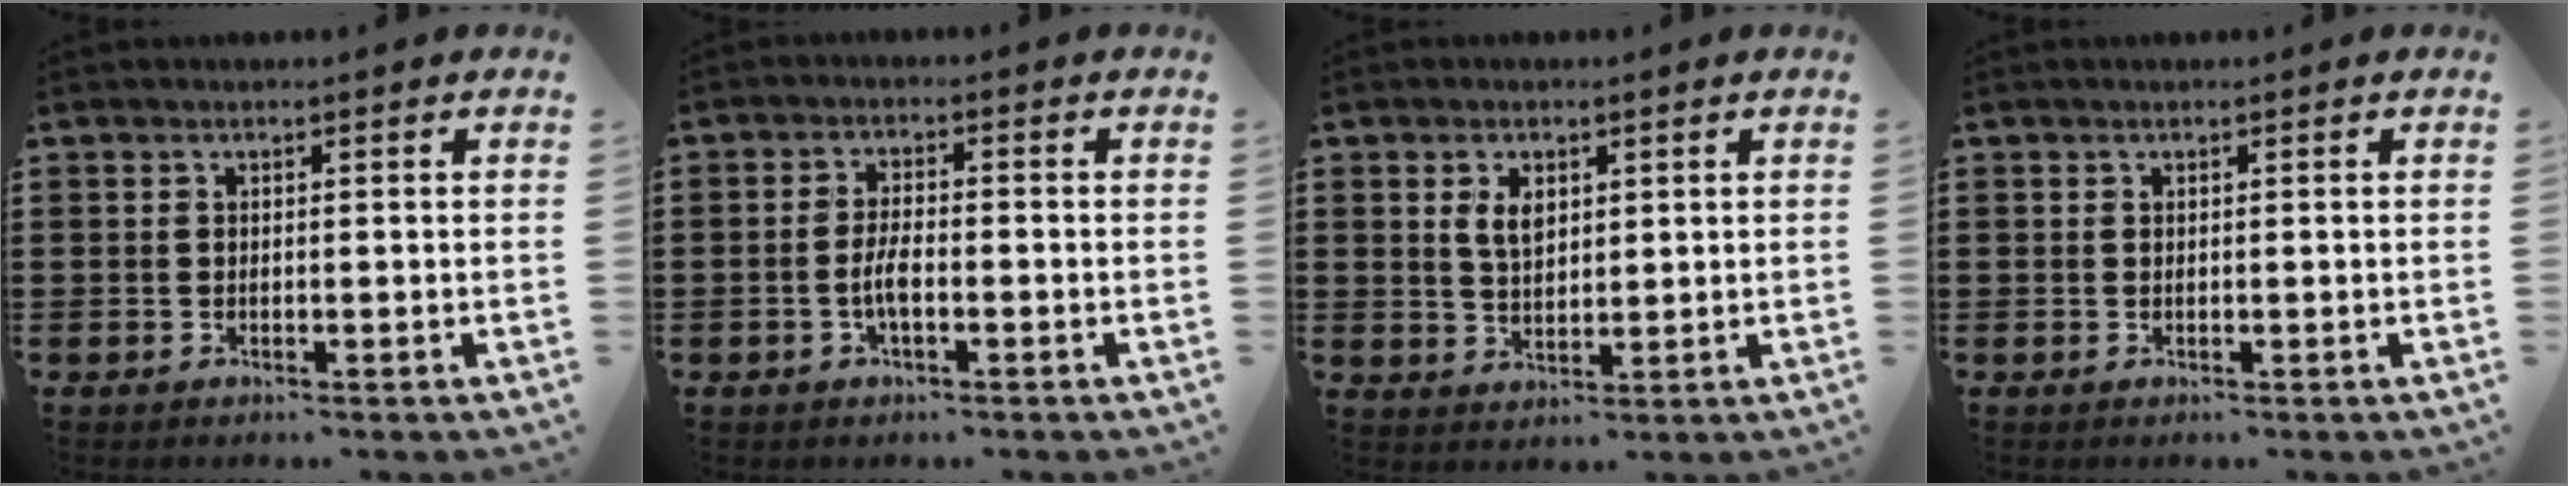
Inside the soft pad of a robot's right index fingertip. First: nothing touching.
{"total": 3.7, "force": [-1.1, 1.2, 3.4], "torque": [-0.075, 0.000, -0.024]}
{"total": 3.6, "force": [1.5, 2.0, 2.6], "torque": [-0.048, 0.004, 0.025]}
{"total": 0.0}